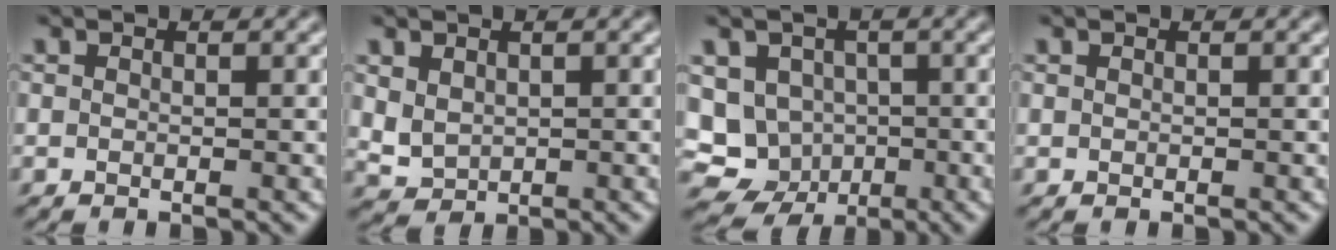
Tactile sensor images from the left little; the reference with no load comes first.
{"total": 1.9, "force": [0.8, 1.4, 0.9], "torque": [-0.026, -0.005, 0.023]}
{"total": 7.3, "force": [-1.4, 6.6, 2.8], "torque": [-0.029, 0.001, -0.040]}
{"total": 0.0}